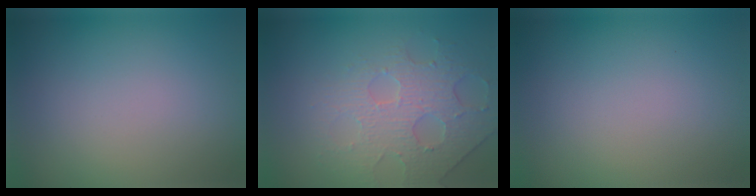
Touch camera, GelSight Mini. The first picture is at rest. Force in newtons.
{"total": 3.8, "press": 3.6, "slide": 1.1}
{"total": 0.0}